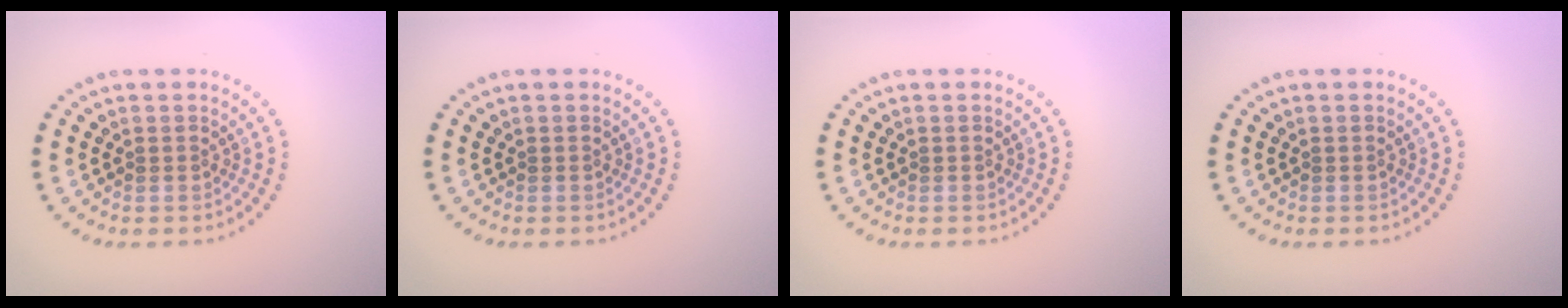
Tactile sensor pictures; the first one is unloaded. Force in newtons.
{"total": 0.0}
{"total": 0.0}
{"total": 0.0}